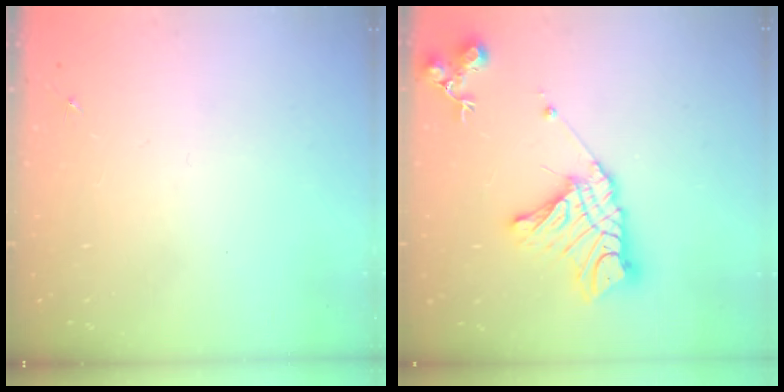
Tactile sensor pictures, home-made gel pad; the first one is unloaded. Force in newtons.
{"total": 17.0, "press": 16.9, "slide": 1.3}